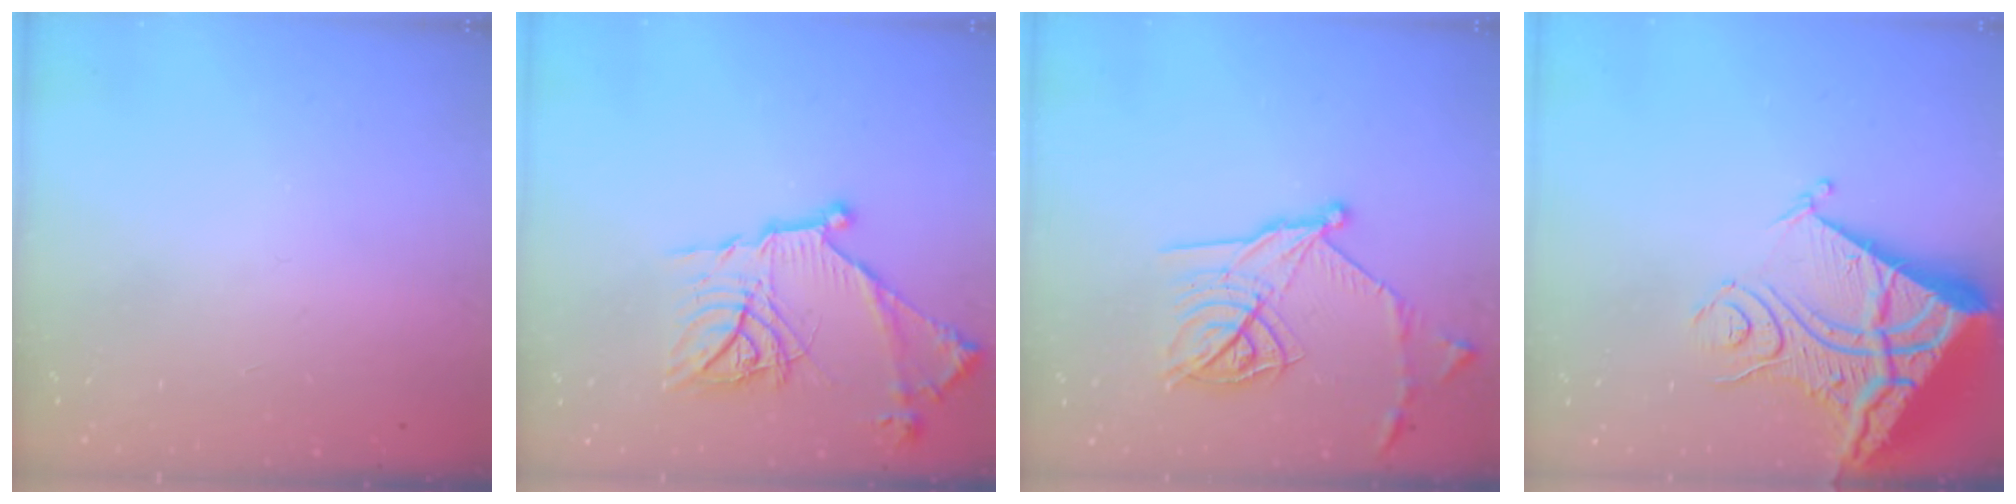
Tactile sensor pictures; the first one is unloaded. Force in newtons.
{"total": 17.4, "press": 17.4, "slide": 0.5}
{"total": 17.6, "press": 17.6, "slide": 0.9}
{"total": 16.7, "press": 16.6, "slide": 2.2}